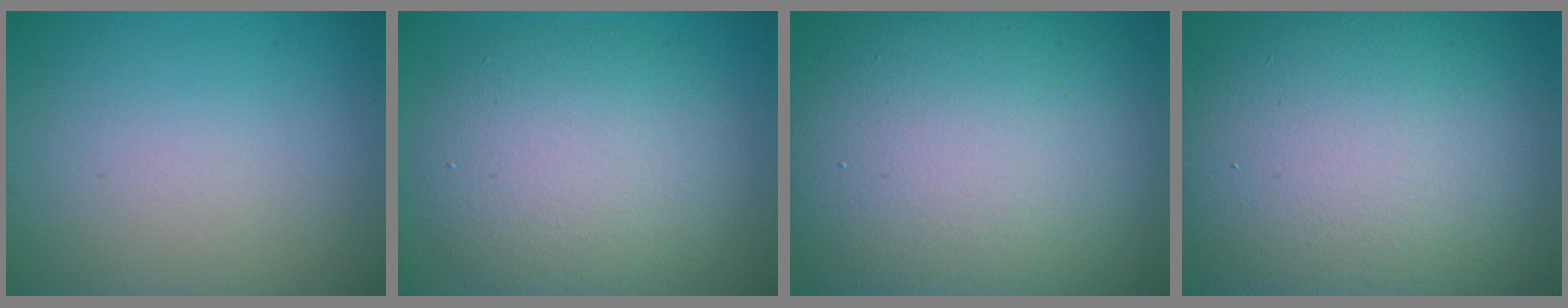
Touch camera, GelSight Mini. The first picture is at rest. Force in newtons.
{"total": 7.3, "press": 7.3, "slide": 0.6}
{"total": 16.5, "press": 16.4, "slide": 1.1}
{"total": 15.6, "press": 15.6, "slide": 0.7}